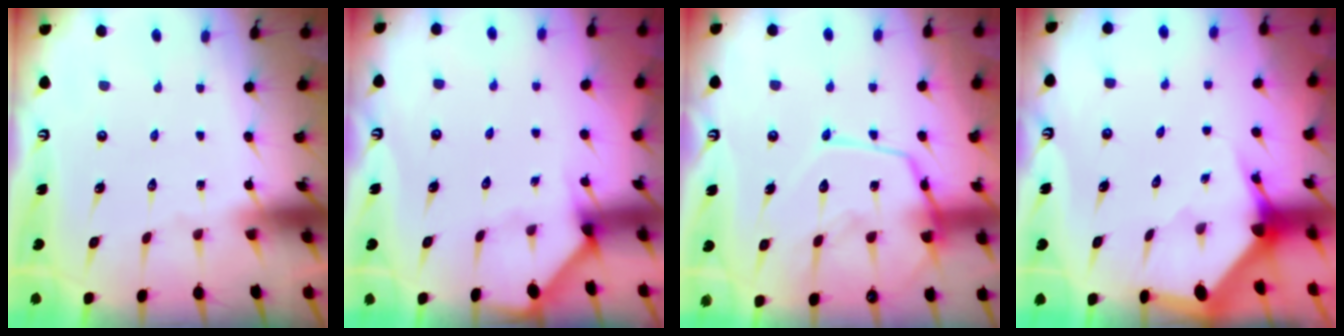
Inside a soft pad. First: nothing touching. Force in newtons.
{"total": 2.2, "press": 2.2, "slide": 0.3}
{"total": 15.7, "press": 15.6, "slide": 1.3}
{"total": 3.0, "press": 3.0, "slide": 0.1}